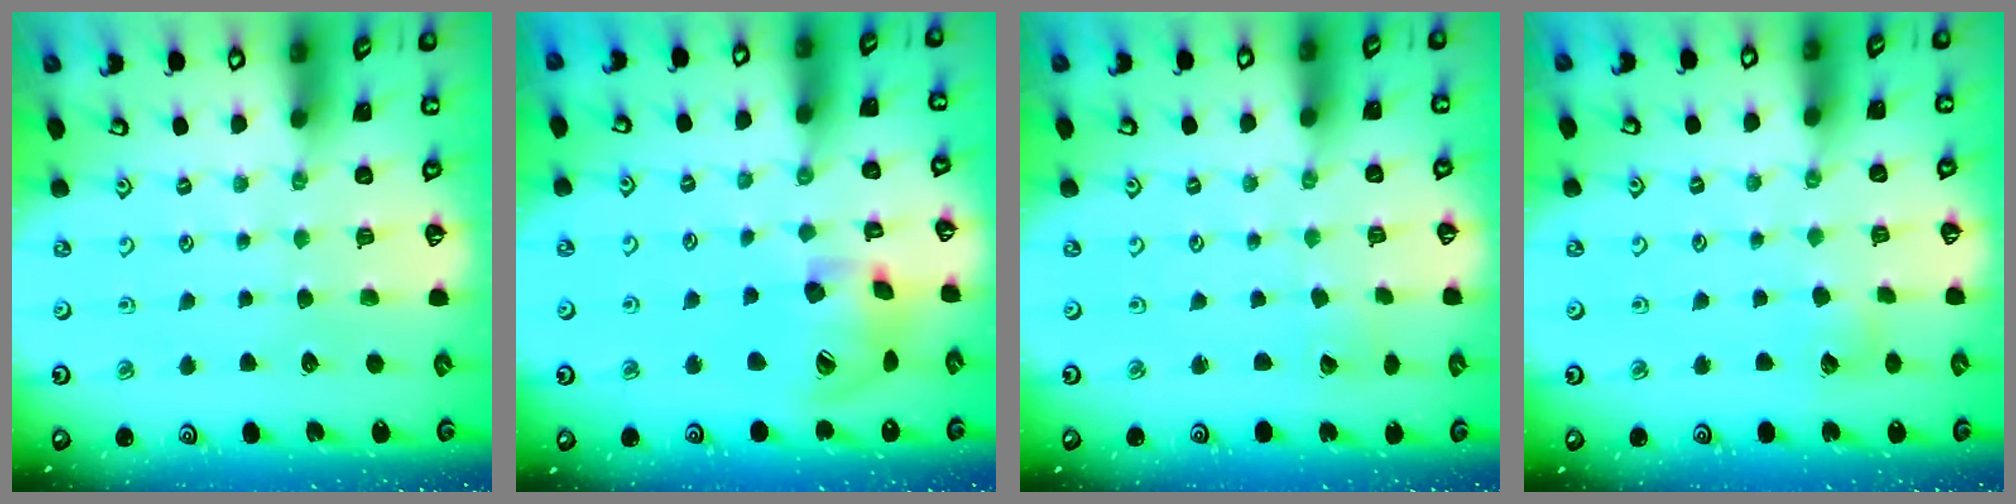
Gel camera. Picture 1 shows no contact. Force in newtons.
{"total": 14.6, "press": 14.6, "slide": 0.6}
{"total": 1.2, "press": 1.2, "slide": 0.0}
{"total": 2.5, "press": 2.5, "slide": 0.3}